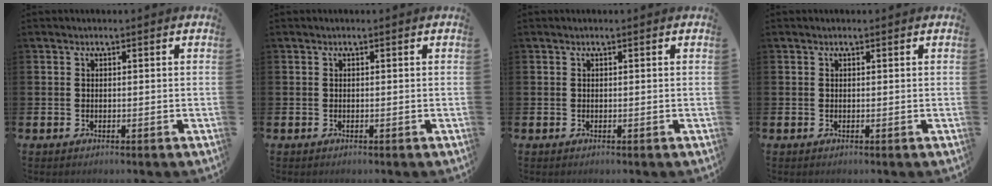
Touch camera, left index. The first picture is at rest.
{"total": 0.0}
{"total": 0.0}
{"total": 0.0}